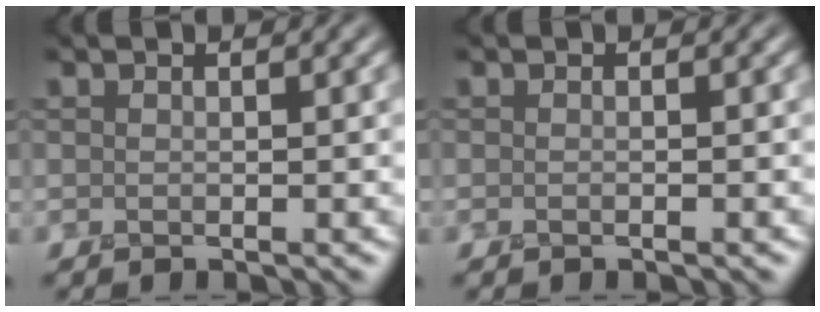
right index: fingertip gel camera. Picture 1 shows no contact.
{"total": 0.6, "force": [-0.4, 0.2, 0.4], "torque": [-0.004, -0.006, -0.009]}